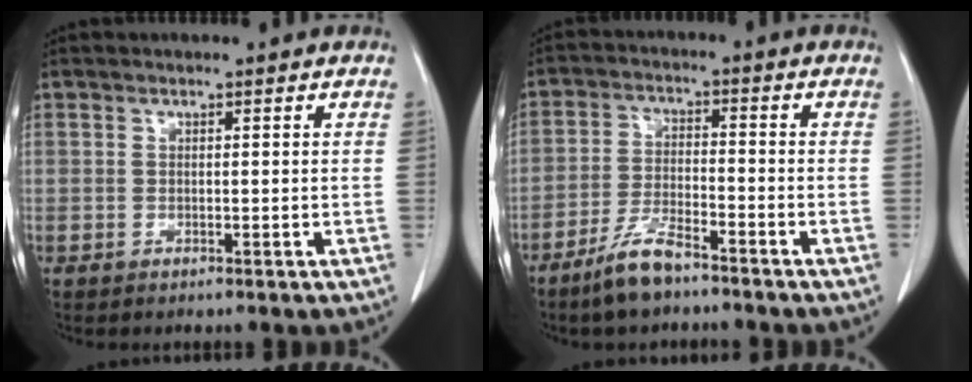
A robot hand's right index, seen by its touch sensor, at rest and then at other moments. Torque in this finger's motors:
{"motor_torque": [0.23, -0.21, 0.22, 0.07]}